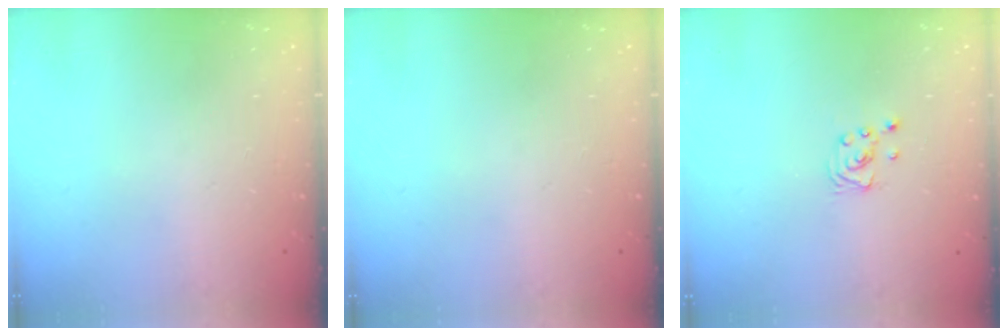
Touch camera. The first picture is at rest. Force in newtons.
{"total": 0.0}
{"total": 2.3, "press": 2.3, "slide": 0.2}